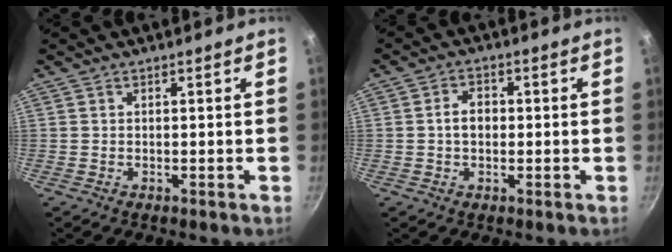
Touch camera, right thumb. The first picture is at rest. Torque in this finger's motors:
{"motor_torque": [0.08, 1.34, 0.45, -0.22, 0.02]}